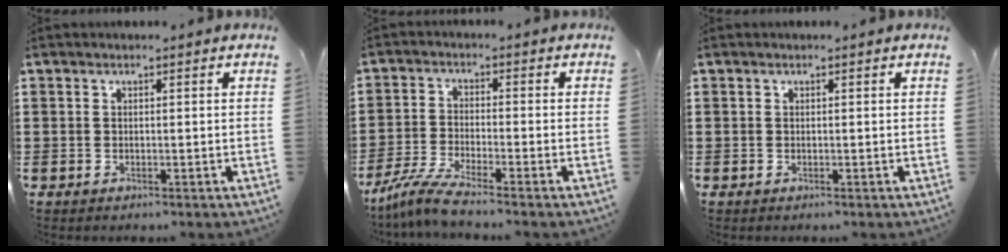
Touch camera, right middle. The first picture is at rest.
{"total": 4.9, "force": [-4.2, -0.2, 2.3], "torque": [-0.062, -0.019, -0.084]}
{"total": 0.0}